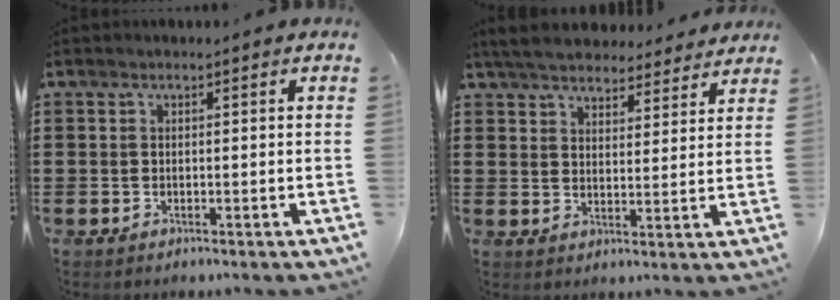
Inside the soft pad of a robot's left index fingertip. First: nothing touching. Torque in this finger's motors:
{"motor_torque": [2.14, 0.00, 0.14, -0.10]}